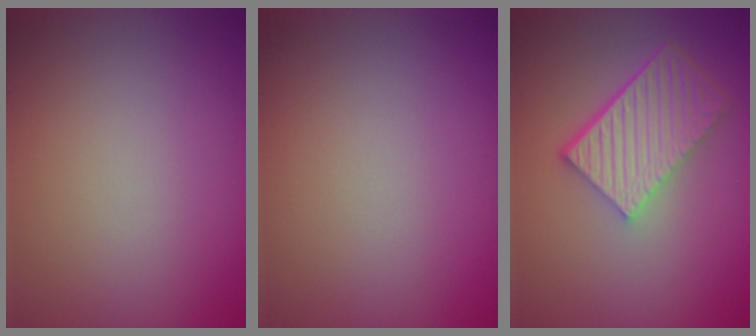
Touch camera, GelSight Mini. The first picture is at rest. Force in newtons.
{"total": 0.0}
{"total": 6.0, "press": 4.2, "slide": 4.3}